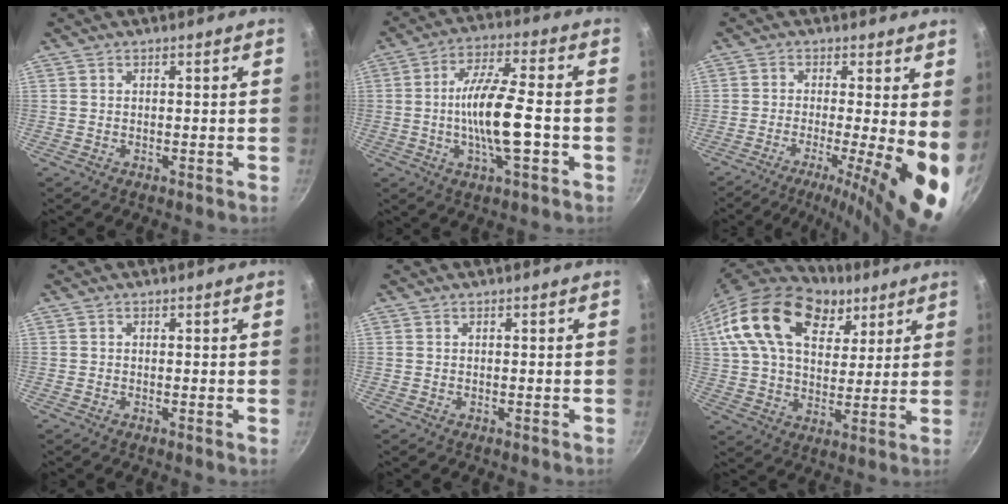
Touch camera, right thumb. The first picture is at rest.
{"total": 12.8, "force": [-2.4, 3.4, 12.1], "torque": [-0.215, 0.019, -0.052]}
{"total": 11.2, "force": [-2.5, 1.6, 10.8], "torque": [-0.160, -0.007, -0.042]}
{"total": 0.0}
{"total": 0.0}
{"total": 23.1, "force": [11.5, 14.2, 14.1], "torque": [-0.229, -0.017, 0.196]}